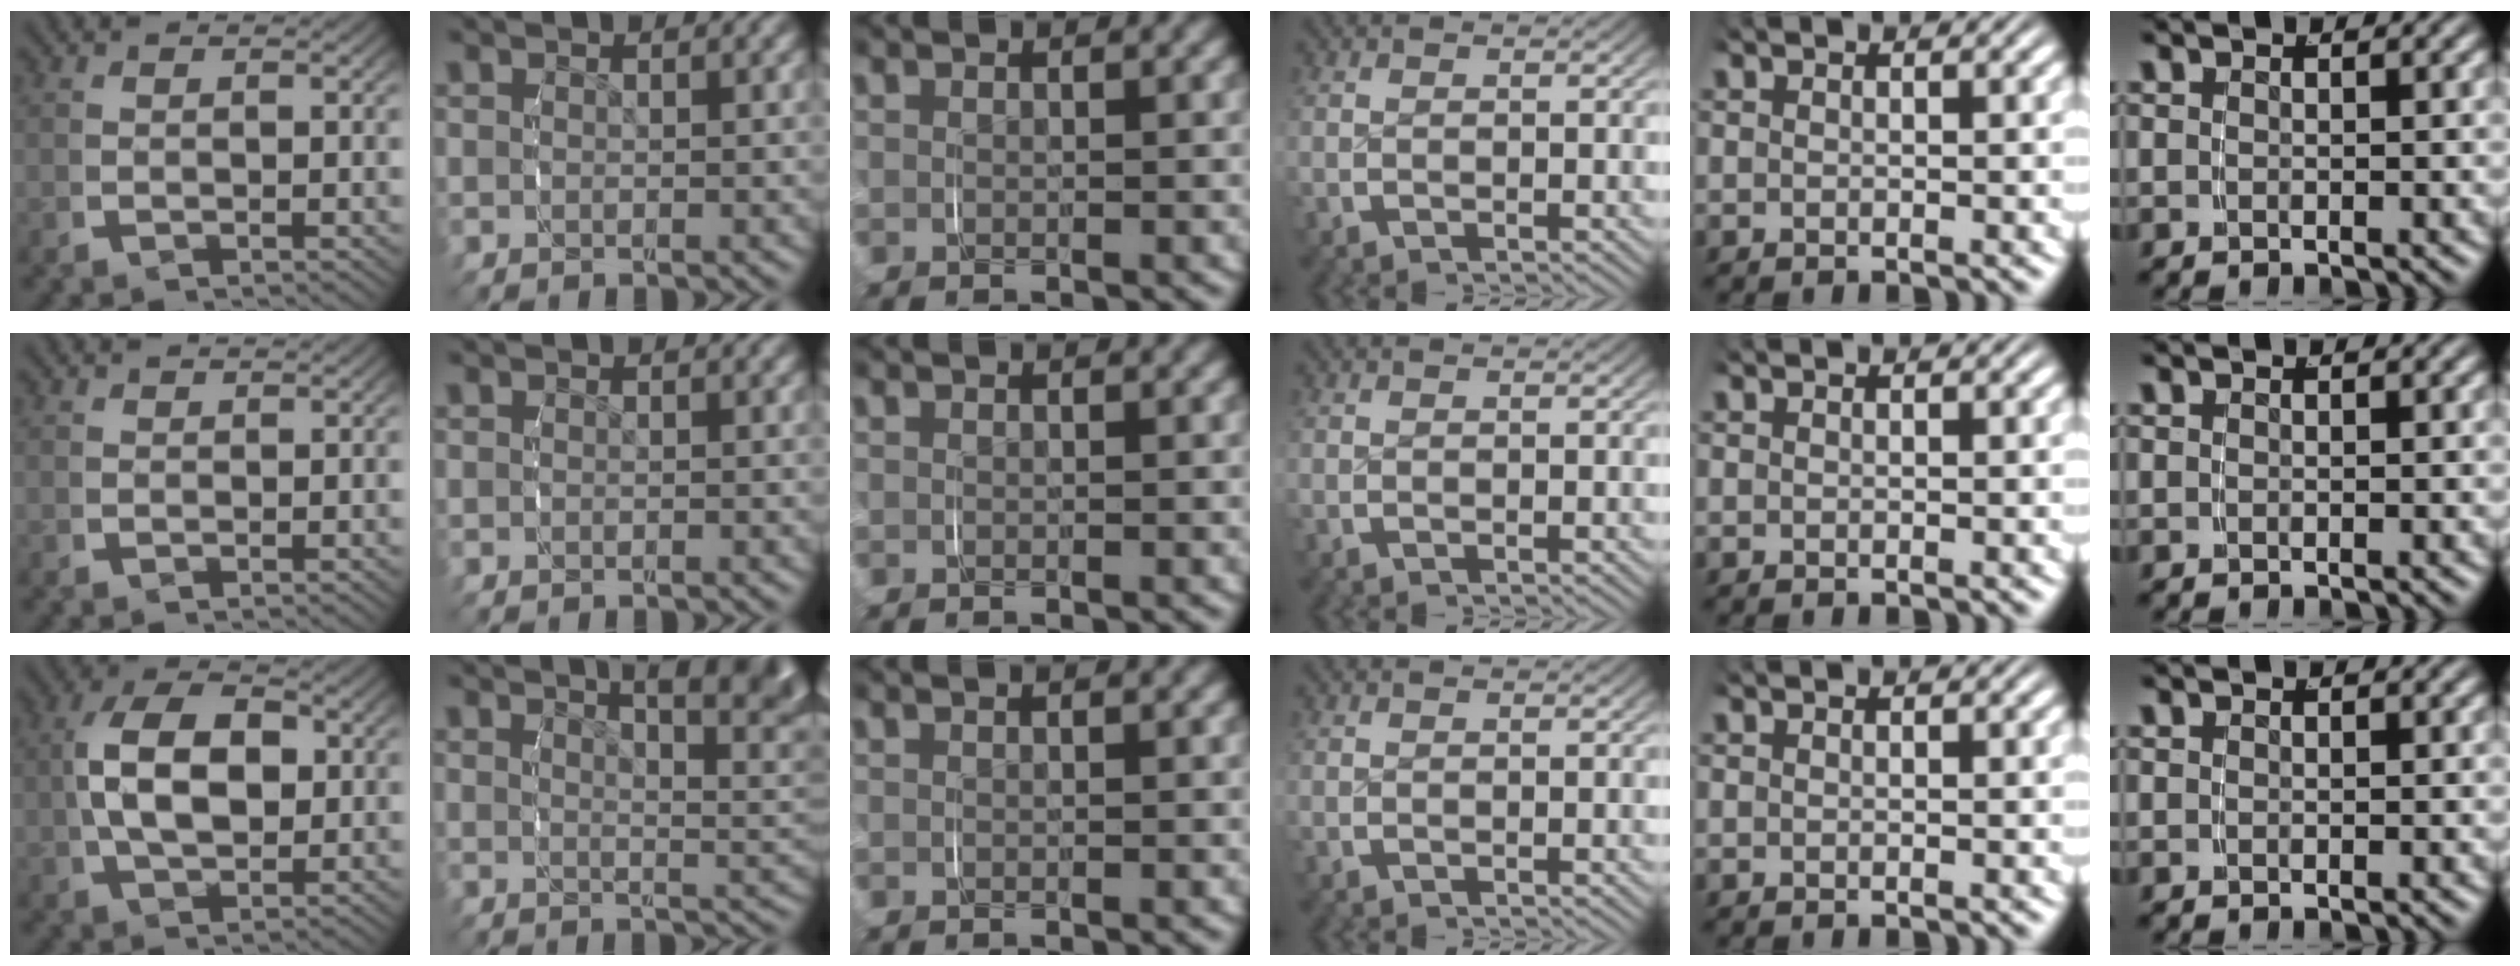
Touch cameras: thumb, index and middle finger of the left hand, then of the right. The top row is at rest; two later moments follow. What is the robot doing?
{"motion": "grasp_and_lifting", "object": "paper plate"}